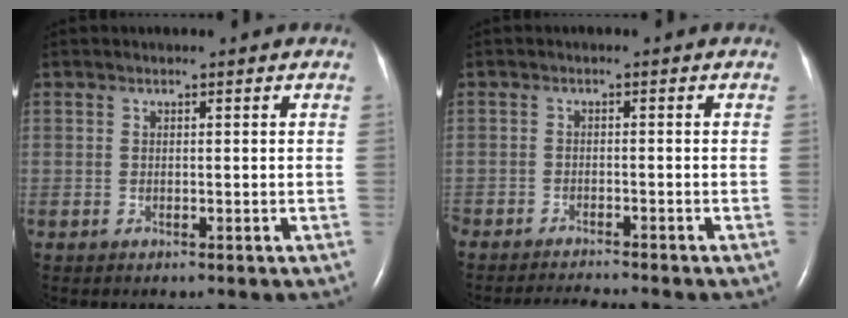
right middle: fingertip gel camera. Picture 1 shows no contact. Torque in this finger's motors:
{"motor_torque": [0.44, -0.41, 0.06, 0.06]}